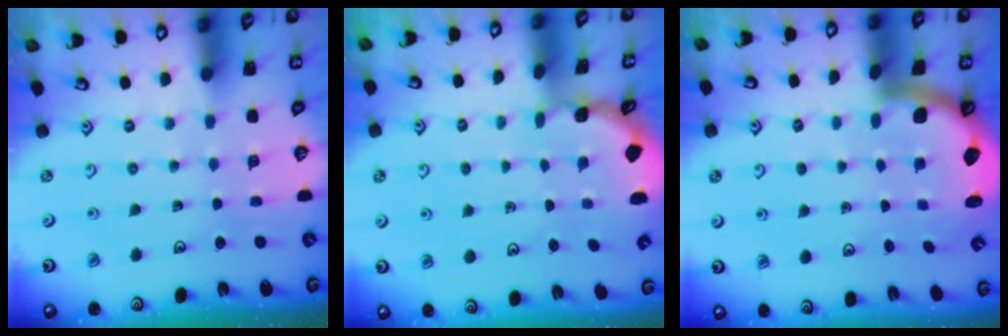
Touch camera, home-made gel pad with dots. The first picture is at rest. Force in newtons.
{"total": 0.7, "press": 0.6, "slide": 0.1}
{"total": 2.2, "press": 2.2, "slide": 0.3}